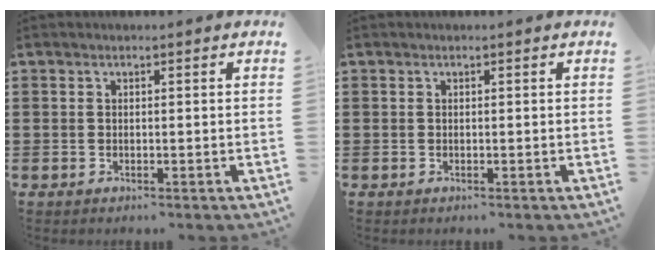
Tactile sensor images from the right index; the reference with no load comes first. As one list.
[{"total": 0.0}]